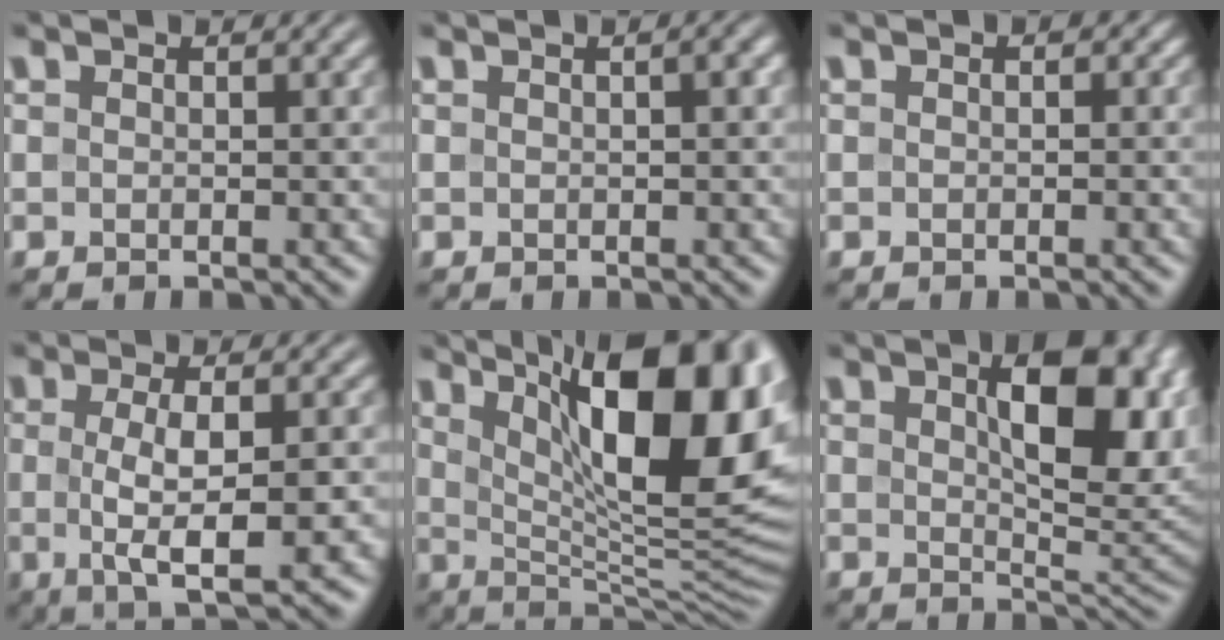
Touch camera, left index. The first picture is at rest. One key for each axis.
{"total": 1.7, "fx": 0.4, "fy": 0.4, "fz": 1.5, "tx": -0.020, "ty": 0.009, "tz": 0.002}
{"total": 0.5, "fx": 0.0, "fy": 0.4, "fz": 0.3, "tx": -0.001, "ty": -0.002, "tz": -0.001}
{"total": 6.2, "fx": -0.6, "fy": 1.5, "fz": 5.9, "tx": -0.102, "ty": -0.010, "tz": -0.007}
{"total": 16.9, "fx": 6.3, "fy": 6.1, "fz": 14.4, "tx": -0.191, "ty": 0.010, "tz": 0.100}
{"total": 10.2, "fx": 2.7, "fy": 4.2, "fz": 8.9, "tx": -0.129, "ty": 0.003, "tz": 0.046}